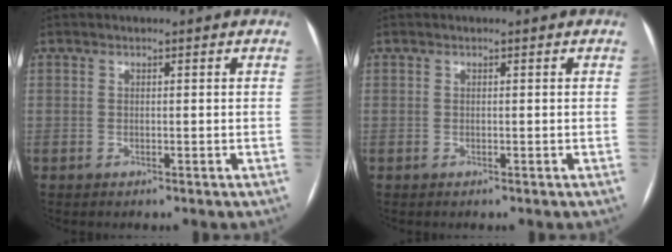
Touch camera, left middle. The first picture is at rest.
{"total": 0.0}